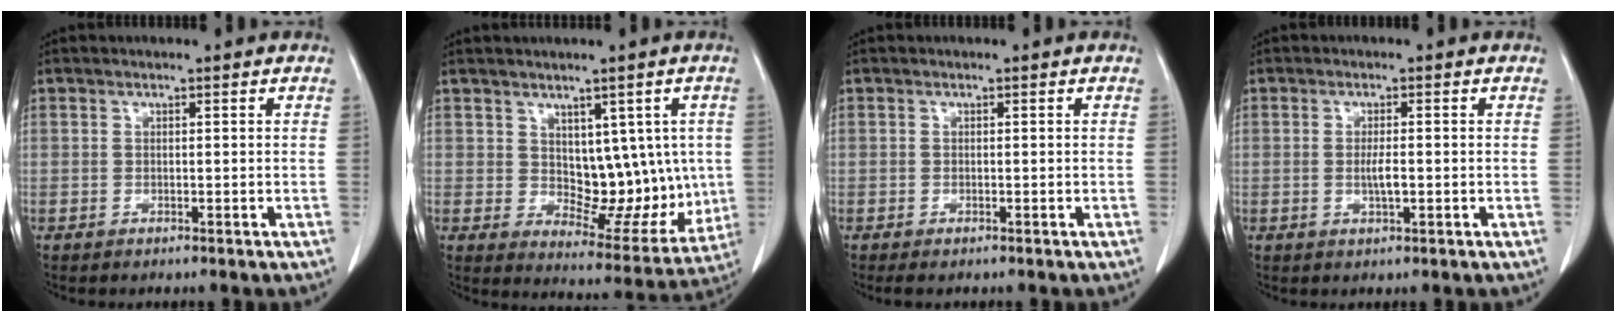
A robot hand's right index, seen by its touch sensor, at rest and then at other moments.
{"total": 11.0, "force": [1.3, 6.4, 8.9], "torque": [-0.095, 0.002, 0.039]}
{"total": 0.9, "force": [-0.6, 0.3, 0.6], "torque": [-0.011, -0.002, -0.006]}
{"total": 2.4, "force": [-0.3, 0.4, 2.4], "torque": [-0.049, -0.001, -0.006]}